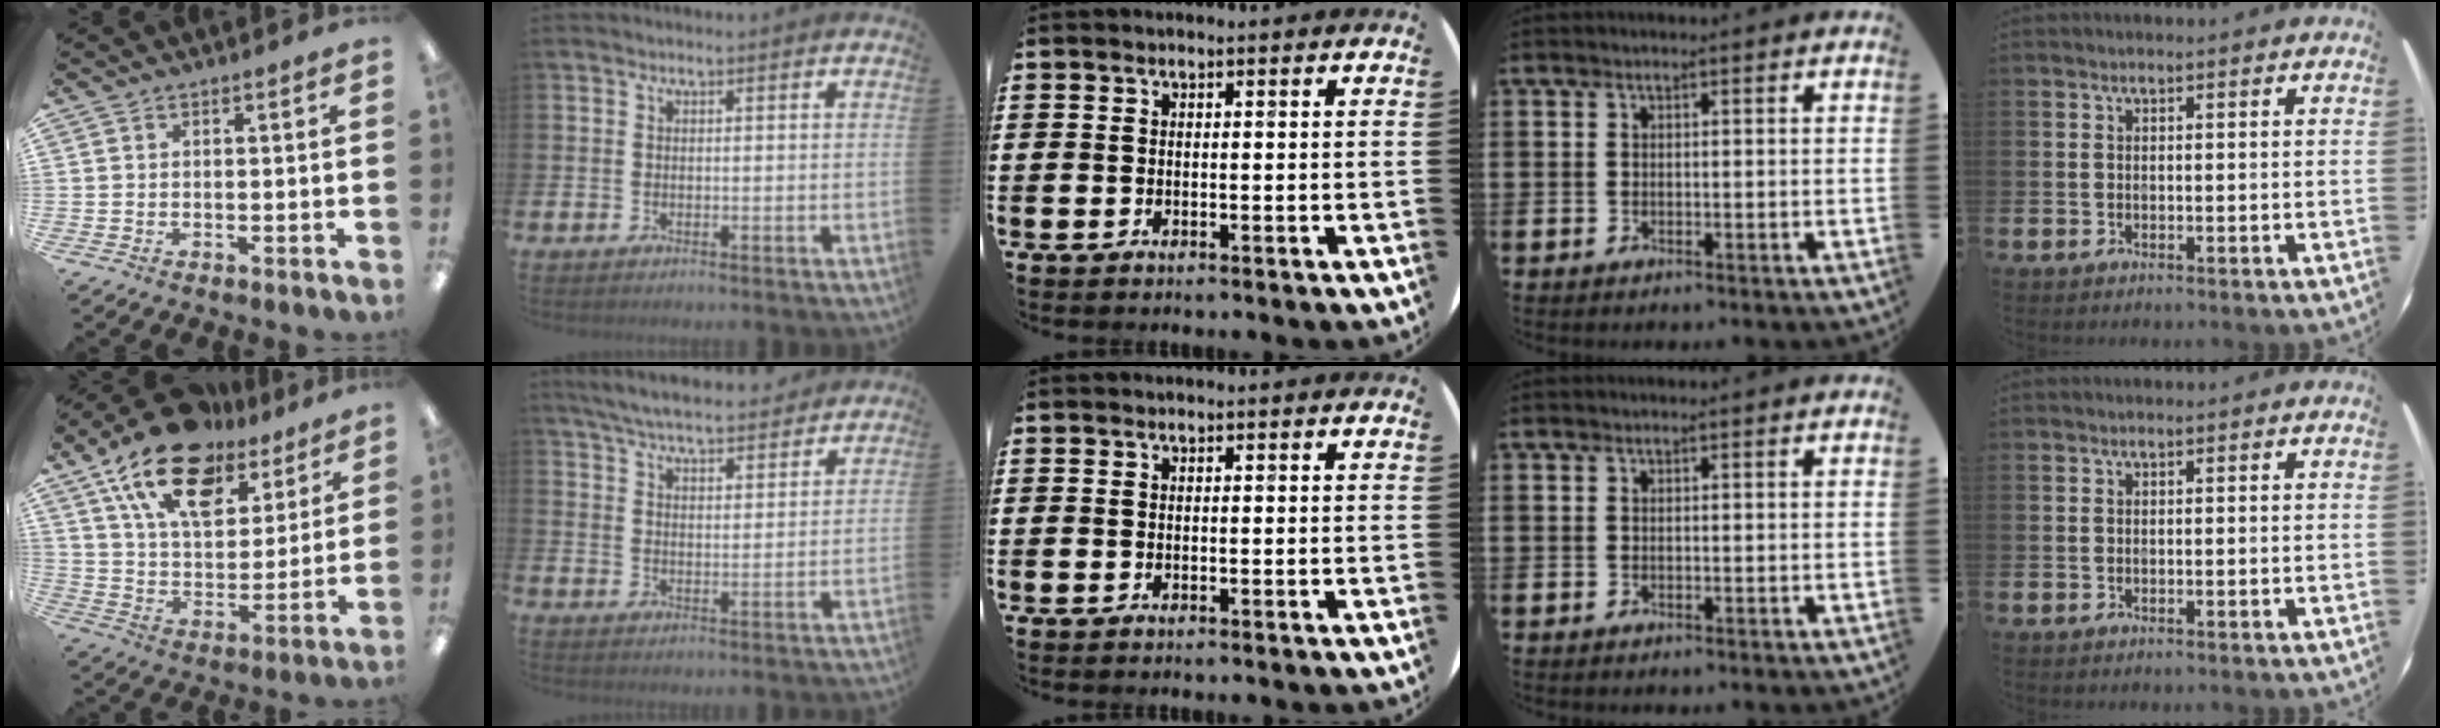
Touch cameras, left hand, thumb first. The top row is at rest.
{"thumb": {"total": 20.7, "force": [13.3, 10.8, 11.6], "torque": [-0.206, -0.063, 0.237]}, "index": {"total": 6.5, "force": [6.2, 0.7, 1.5], "torque": [-0.043, -0.035, 0.111]}}